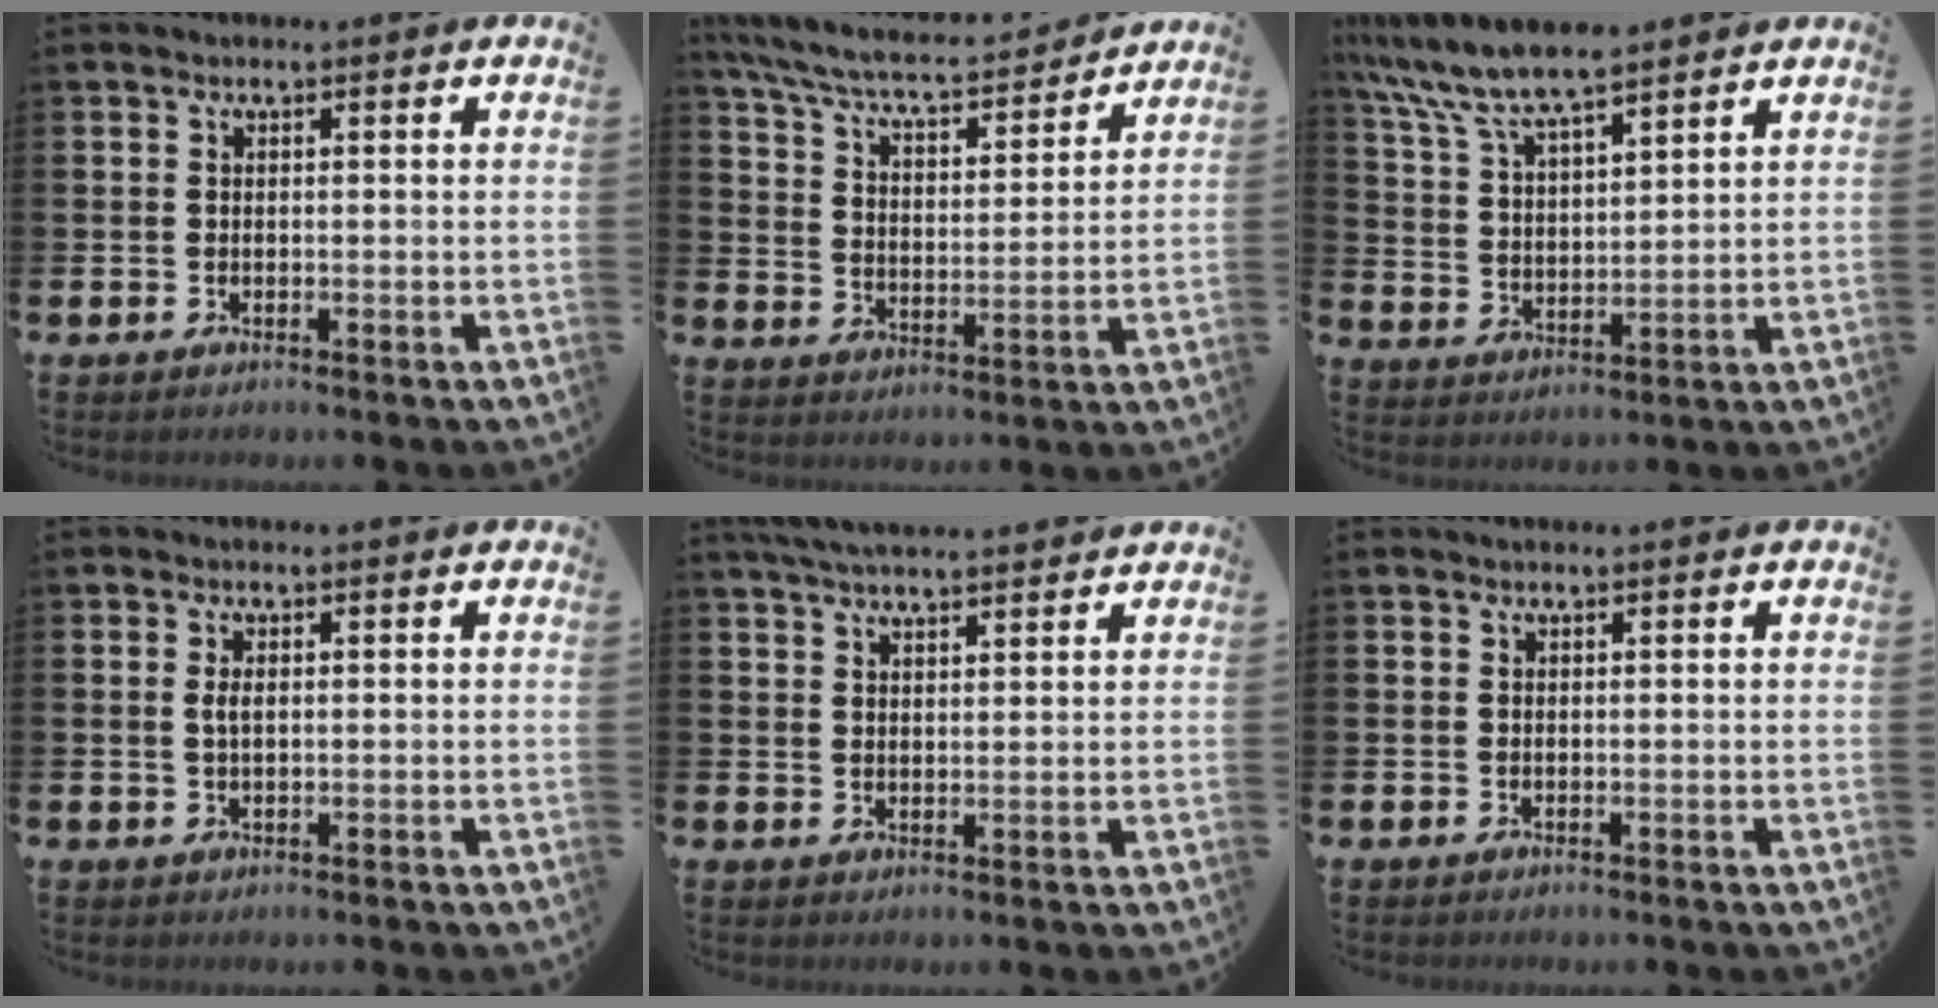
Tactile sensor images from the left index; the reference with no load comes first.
{"total": 7.0, "force": [6.5, 1.2, 2.4], "torque": [-0.085, -0.046, 0.109]}
{"total": 8.7, "force": [7.9, 1.5, 3.2], "torque": [-0.097, -0.030, 0.144]}
{"total": 1.6, "force": [0.3, 0.7, 1.4], "torque": [-0.019, 0.002, 0.001]}
{"total": 4.5, "force": [4.3, 0.5, 1.1], "torque": [-0.033, -0.011, 0.080]}
{"total": 0.0}